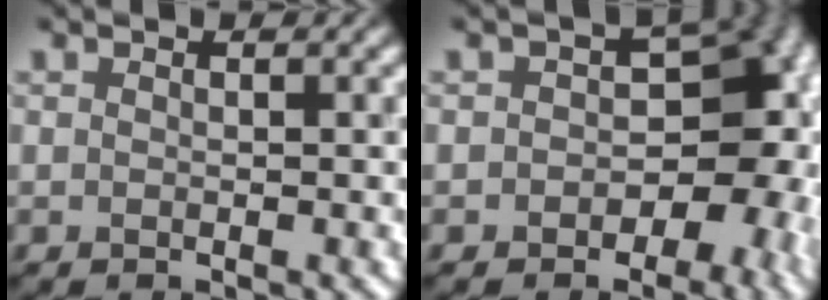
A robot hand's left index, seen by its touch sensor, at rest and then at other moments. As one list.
[{"total": 8.4, "force": [-1.5, 6.2, 5.6], "torque": [-0.015, 0.003, -0.029]}]